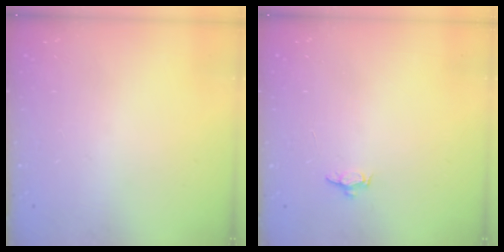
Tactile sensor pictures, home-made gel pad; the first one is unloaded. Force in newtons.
{"total": 3.6, "press": 3.5, "slide": 0.3}